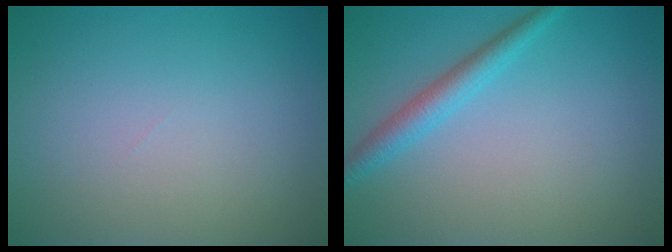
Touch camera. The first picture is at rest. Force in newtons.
{"total": 2.5, "press": 2.5, "slide": 0.0}